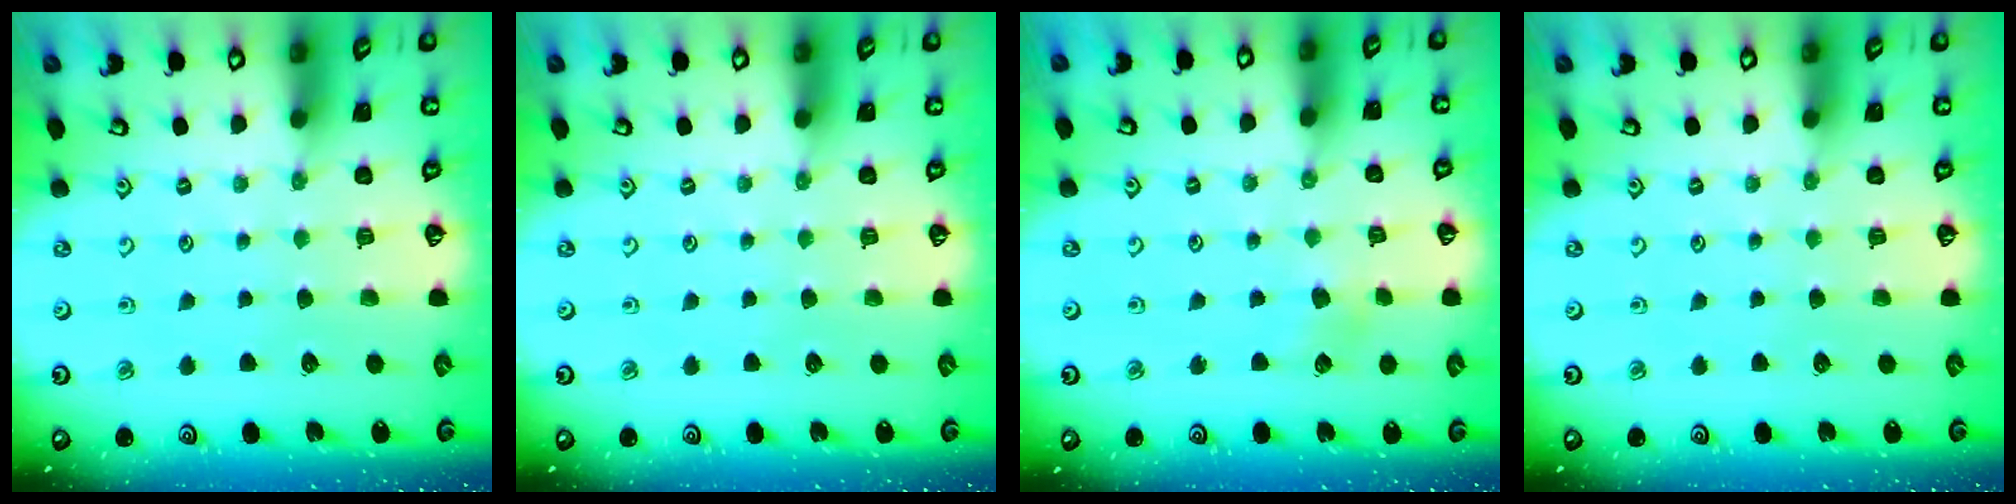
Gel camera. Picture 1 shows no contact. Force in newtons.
{"total": 0.0}
{"total": 3.5, "press": 3.5, "slide": 0.3}
{"total": 0.0}